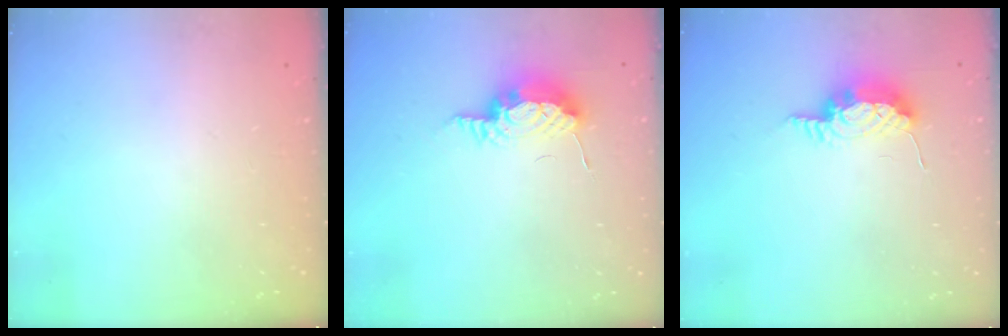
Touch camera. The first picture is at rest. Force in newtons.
{"total": 8.8, "press": 8.5, "slide": 2.1}
{"total": 8.8, "press": 8.5, "slide": 2.1}